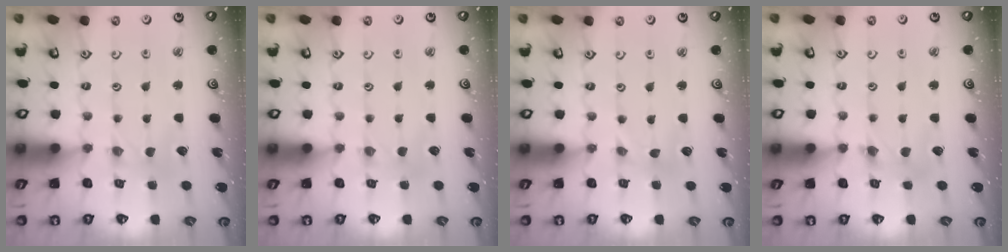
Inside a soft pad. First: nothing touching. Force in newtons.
{"total": 2.2, "press": 2.2, "slide": 0.4}
{"total": 0.0}
{"total": 2.9, "press": 2.9, "slide": 0.3}